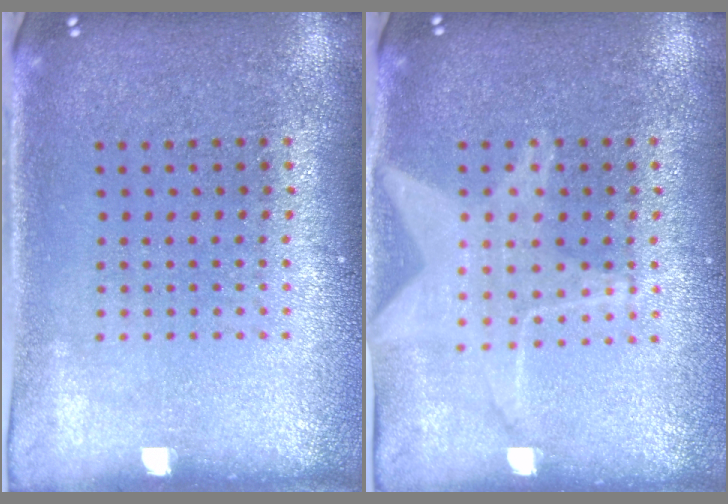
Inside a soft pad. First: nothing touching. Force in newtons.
{"total": 1.5, "press": 1.5, "slide": 0.2}